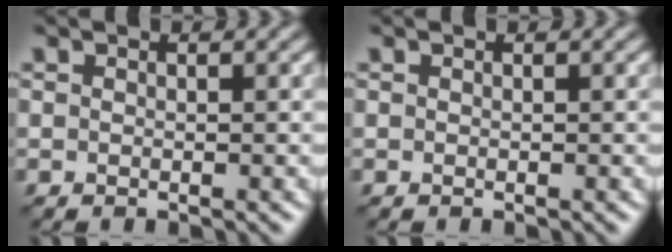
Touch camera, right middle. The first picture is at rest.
{"total": 0.0}